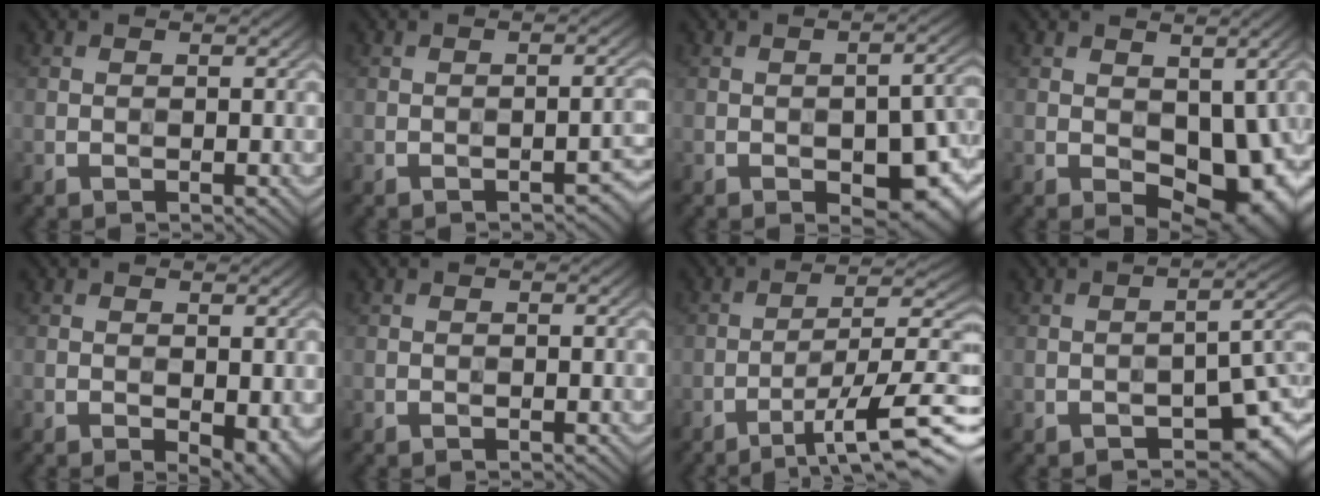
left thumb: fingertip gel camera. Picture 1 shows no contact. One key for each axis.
{"total": 2.1, "fx": -1.4, "fy": 0.5, "fz": 1.5, "tx": -0.016, "ty": 0.009, "tz": -0.017}
{"total": 10.8, "fx": -4.3, "fy": 5.0, "fz": 8.5, "tx": -0.102, "ty": -0.014, "tz": -0.054}
{"total": 10.1, "fx": -0.9, "fy": 6.1, "fz": 8.1, "tx": -0.108, "ty": -0.016, "tz": -0.006}
{"total": 3.5, "fx": -1.0, "fy": 1.7, "fz": 2.9, "tx": -0.037, "ty": -0.010, "tz": -0.010}
{"total": 0.0}
{"total": 11.2, "fx": -5.7, "fy": 2.3, "fz": 9.4, "tx": -0.152, "ty": 0.005, "tz": -0.089}
{"total": 6.7, "fx": -3.7, "fy": 2.9, "fz": 4.8, "tx": -0.054, "ty": -0.003, "tz": -0.051}